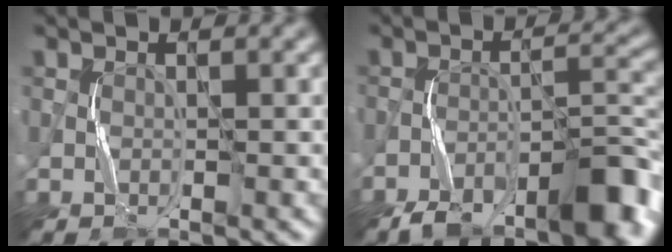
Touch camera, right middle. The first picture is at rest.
{"total": 7.7, "force": [-5.5, 2.4, 4.8], "torque": [-0.064, 0.009, -0.095]}